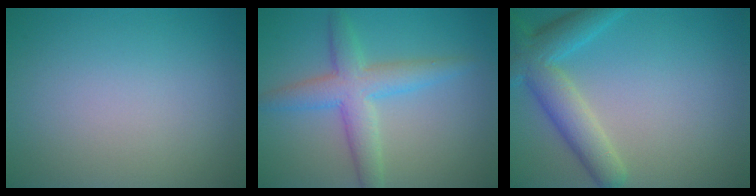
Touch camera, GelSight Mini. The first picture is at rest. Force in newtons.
{"total": 4.7, "press": 4.7, "slide": 0.1}
{"total": 5.2, "press": 5.2, "slide": 0.4}